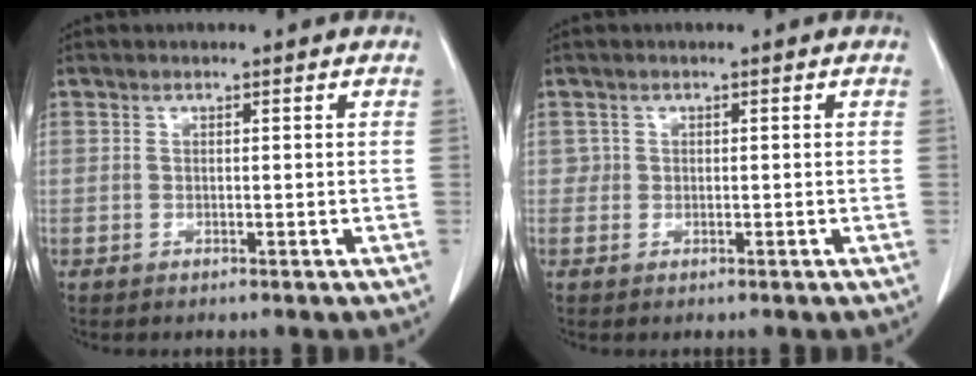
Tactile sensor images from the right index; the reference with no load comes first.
{"total": 0.9, "force": [0.2, 0.9, -0.1], "torque": [0.013, 0.005, -0.002]}